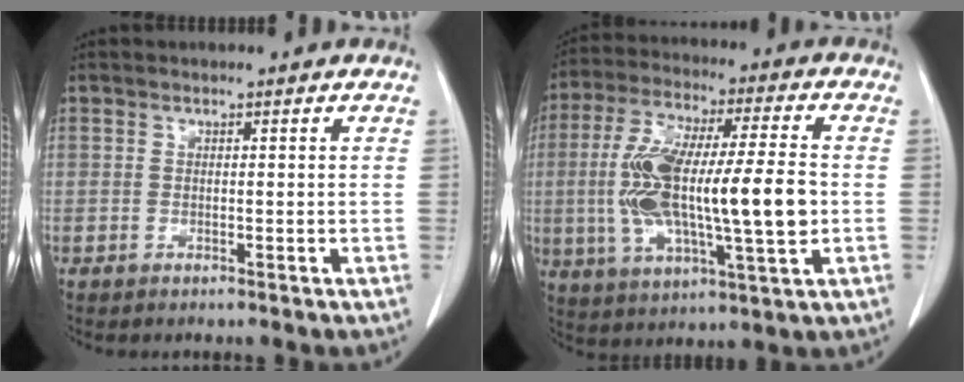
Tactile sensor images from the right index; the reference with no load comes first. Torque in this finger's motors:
{"motor_torque": [1.57, -0.57, 0.91, 0.21]}